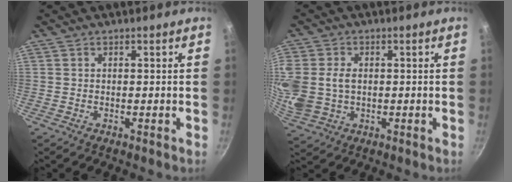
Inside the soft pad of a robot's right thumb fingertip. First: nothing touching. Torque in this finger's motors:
{"motor_torque": [2.51, 2.49, 1.37, -1.02, 0.26]}